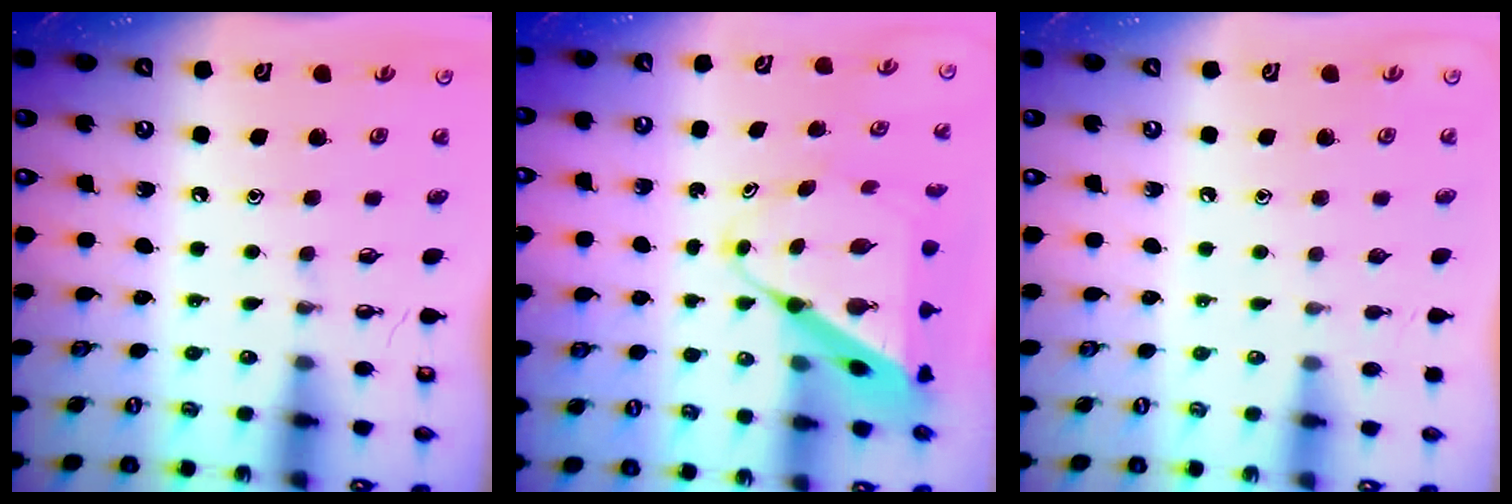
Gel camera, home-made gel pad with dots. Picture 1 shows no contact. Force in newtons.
{"total": 10.6, "press": 10.6, "slide": 0.8}
{"total": 0.0}